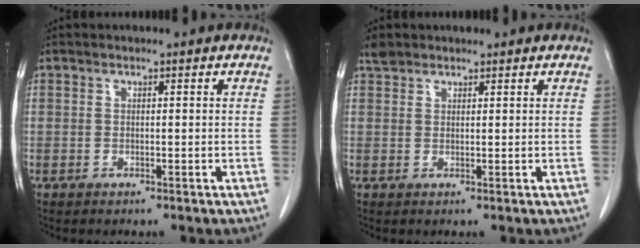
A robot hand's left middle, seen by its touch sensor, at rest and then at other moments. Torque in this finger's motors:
{"motor_torque": [0.24, -0.22, -0.01, 0.00]}